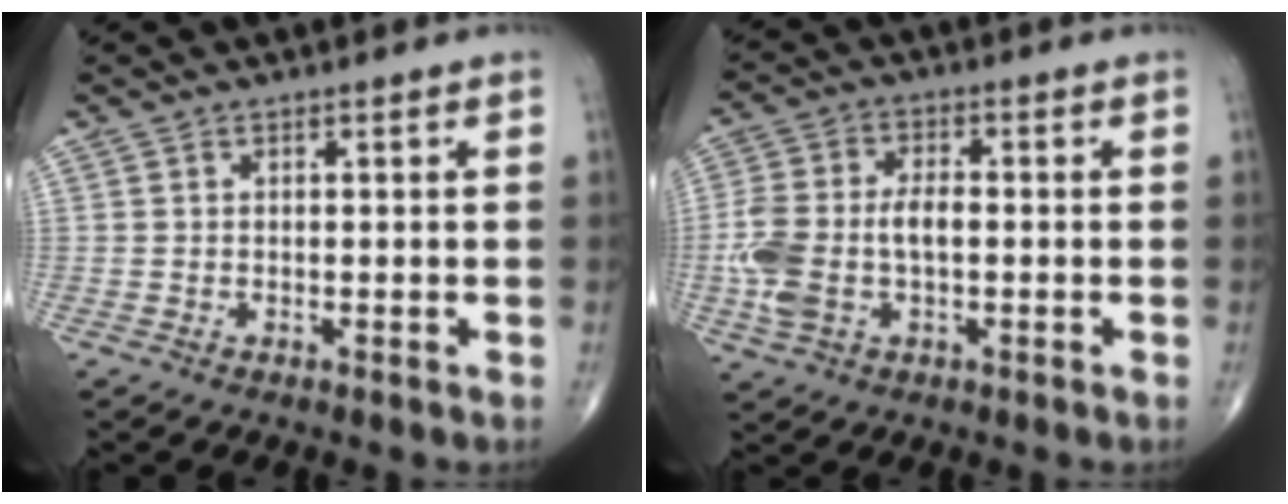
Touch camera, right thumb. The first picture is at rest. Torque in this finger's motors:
{"motor_torque": [0.13, 0.20, 1.00, -0.28, 0.08]}